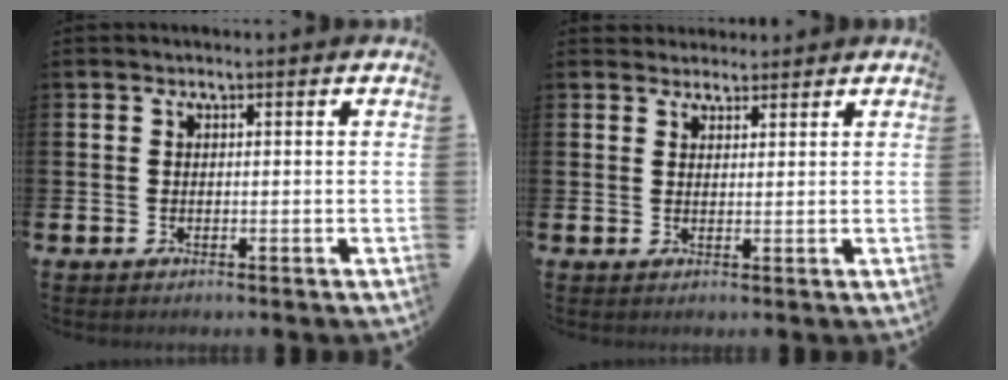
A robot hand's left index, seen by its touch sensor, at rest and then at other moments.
{"total": 2.4, "force": [2.3, 0.9, -0.3], "torque": [0.015, -0.011, 0.039]}